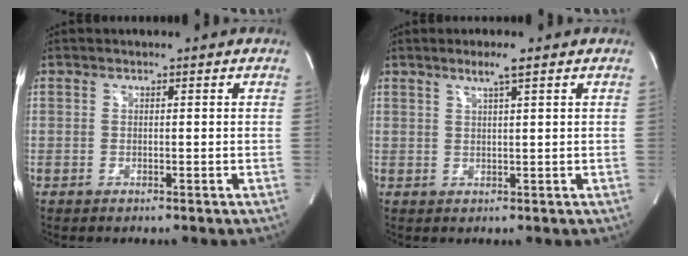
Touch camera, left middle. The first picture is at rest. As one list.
[{"total": 2.8, "force": [1.7, -0.3, 2.2], "torque": [-0.045, -0.001, 0.034]}]